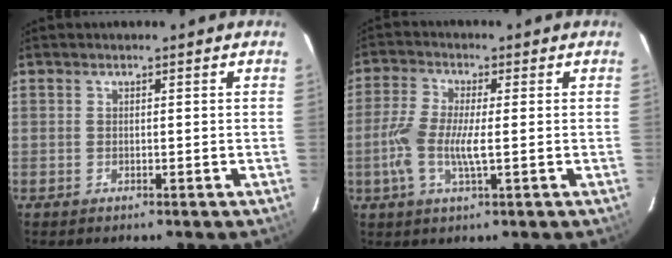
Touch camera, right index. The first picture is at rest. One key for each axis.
{"total": 7.4, "fx": -1.2, "fy": 1.8, "fz": 7.1, "tx": -0.158, "ty": -0.001, "tz": -0.027}